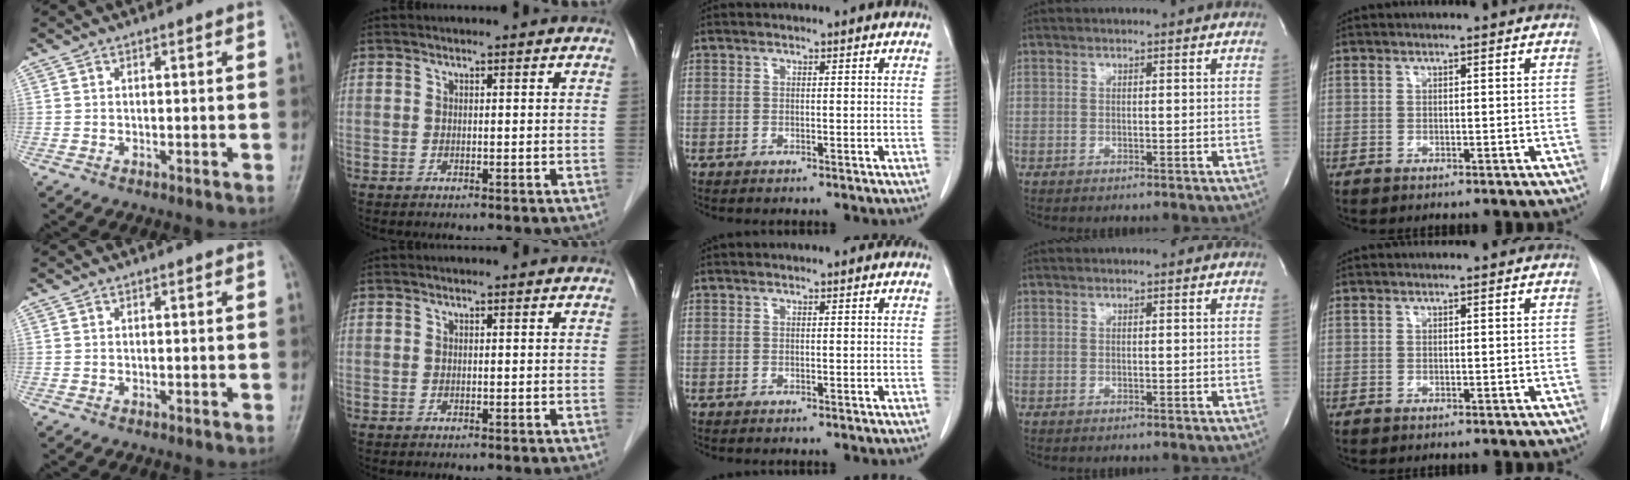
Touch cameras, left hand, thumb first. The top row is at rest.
{}